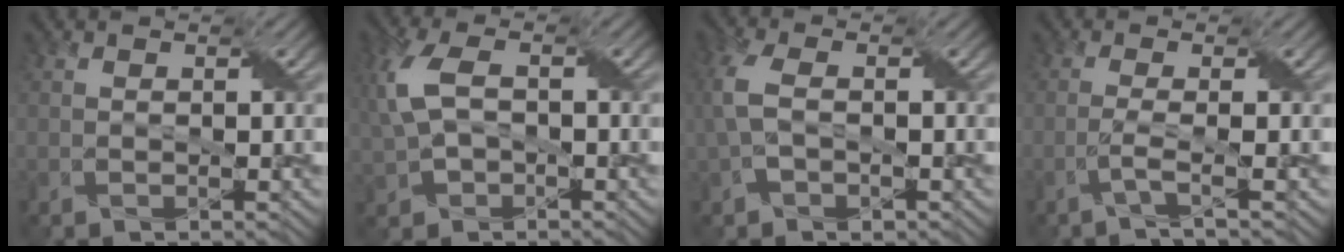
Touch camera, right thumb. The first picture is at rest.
{"total": 6.6, "force": [0.3, 4.2, 5.1], "torque": [-0.143, 0.007, 0.002]}
{"total": 5.1, "force": [0.1, 3.2, 4.0], "torque": [-0.112, 0.002, 0.001]}
{"total": 2.2, "force": [-1.0, 0.2, 2.0], "torque": [-0.035, 0.006, -0.040]}